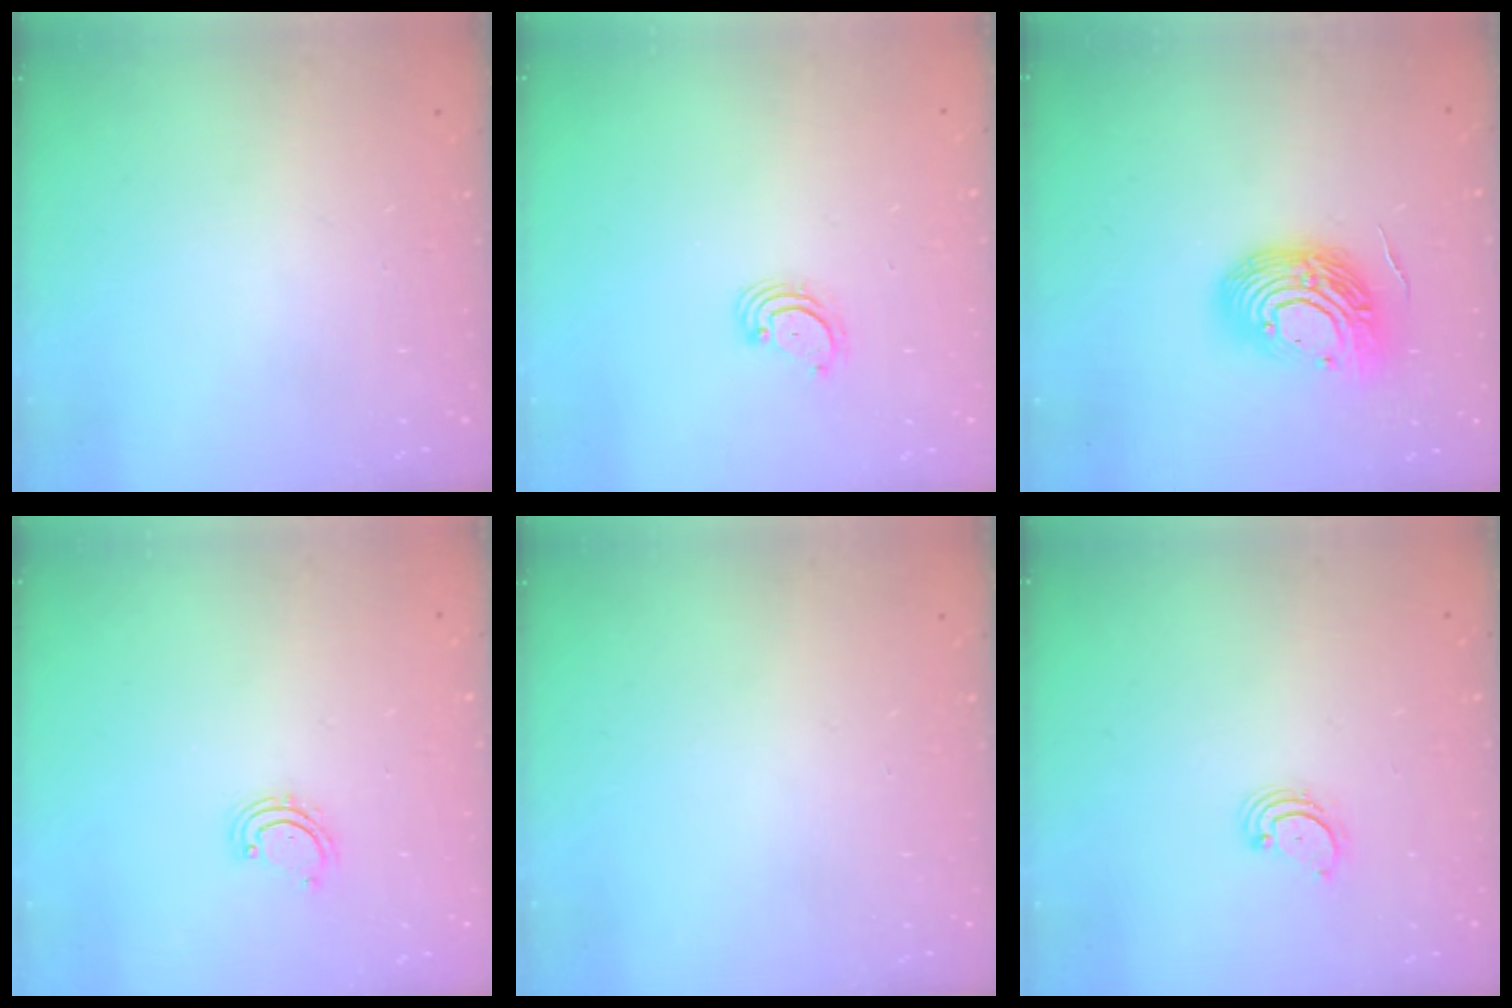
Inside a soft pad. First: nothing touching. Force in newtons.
{"total": 3.1, "press": 3.1, "slide": 0.3}
{"total": 15.7, "press": 15.7, "slide": 1.1}
{"total": 2.7, "press": 2.6, "slide": 0.5}
{"total": 0.0}
{"total": 2.7, "press": 2.7, "slide": 0.3}